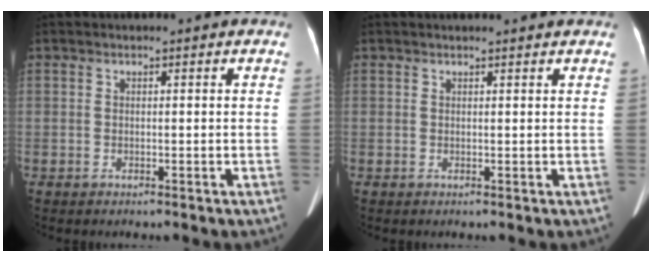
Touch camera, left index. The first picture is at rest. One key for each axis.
{"total": 3.4, "fx": 3.2, "fy": 0.2, "fz": 1.2, "tx": -0.016, "ty": 0.014, "tz": 0.035}